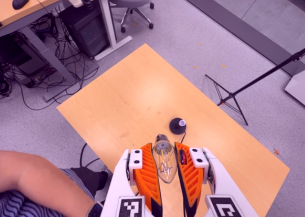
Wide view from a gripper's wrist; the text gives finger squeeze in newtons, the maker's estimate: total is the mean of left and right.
{"total": 20.7, "left": 23.9, "right": 17.4}